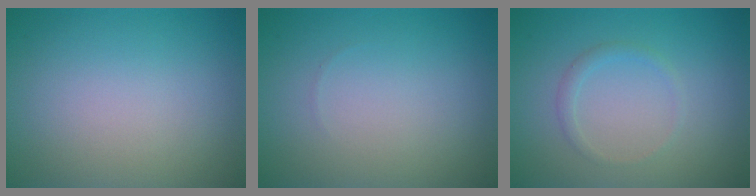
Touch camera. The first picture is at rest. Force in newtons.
{"total": 0.0}
{"total": 1.1, "press": 1.1, "slide": 0.1}